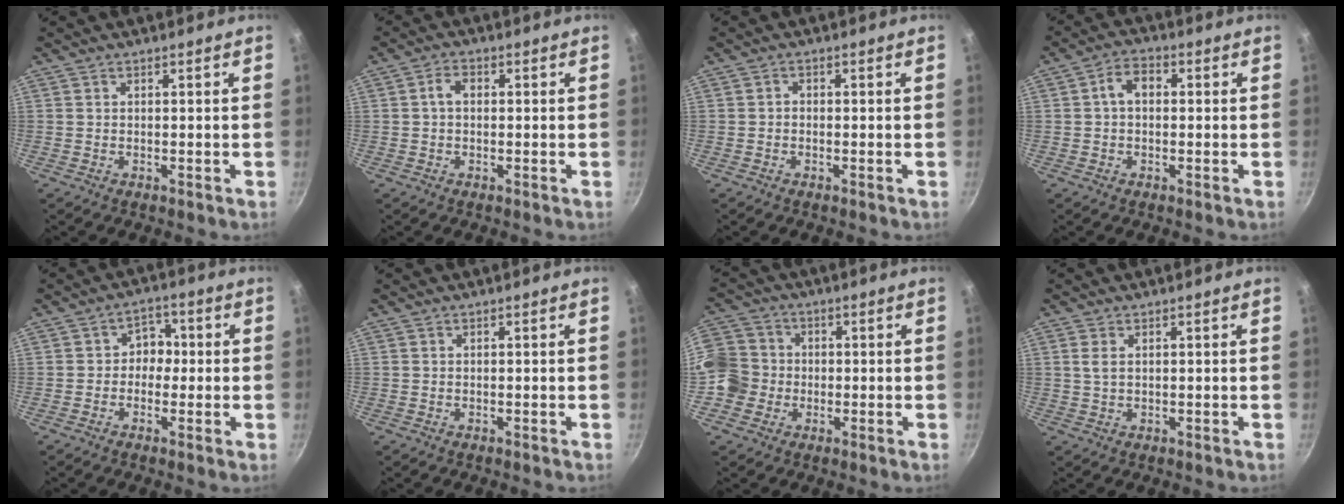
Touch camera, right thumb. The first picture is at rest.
{"total": 2.9, "force": [0.2, 2.0, 2.1], "torque": [-0.034, 0.009, -0.001]}
{"total": 1.0, "force": [-0.4, 0.8, 0.5], "torque": [-0.008, 0.005, -0.008]}
{"total": 4.7, "force": [0.4, 3.3, 3.4], "torque": [-0.048, 0.016, -0.001]}
{"total": 4.7, "force": [-0.3, 4.0, 2.5], "torque": [0.007, 0.013, -0.016]}
{"total": 0.0}
{"total": 10.4, "force": [-1.6, 9.5, 3.9], "torque": [-0.056, 0.027, -0.048]}
{"total": 2.2, "force": [0.7, 1.3, 1.7], "torque": [-0.034, 0.000, 0.014]}